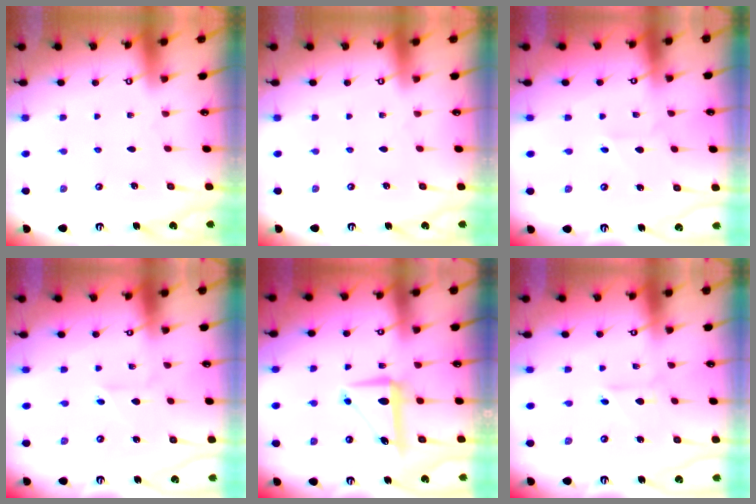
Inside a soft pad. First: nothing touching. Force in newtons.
{"total": 0.0}
{"total": 2.4, "press": 2.4, "slide": 0.2}
{"total": 1.9, "press": 1.9, "slide": 0.3}
{"total": 8.3, "press": 8.1, "slide": 1.4}
{"total": 2.8, "press": 2.8, "slide": 0.3}